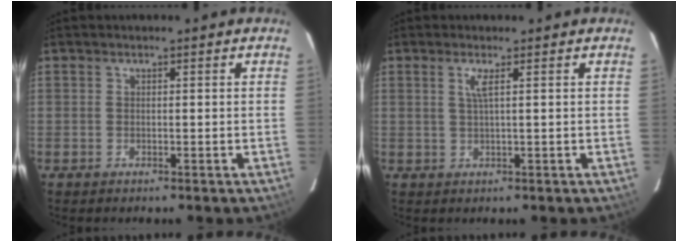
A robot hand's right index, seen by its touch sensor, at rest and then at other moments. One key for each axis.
{"total": 1.9, "fx": 0.7, "fy": -0.4, "fz": 1.7, "tx": -0.035, "ty": -0.002, "tz": 0.014}